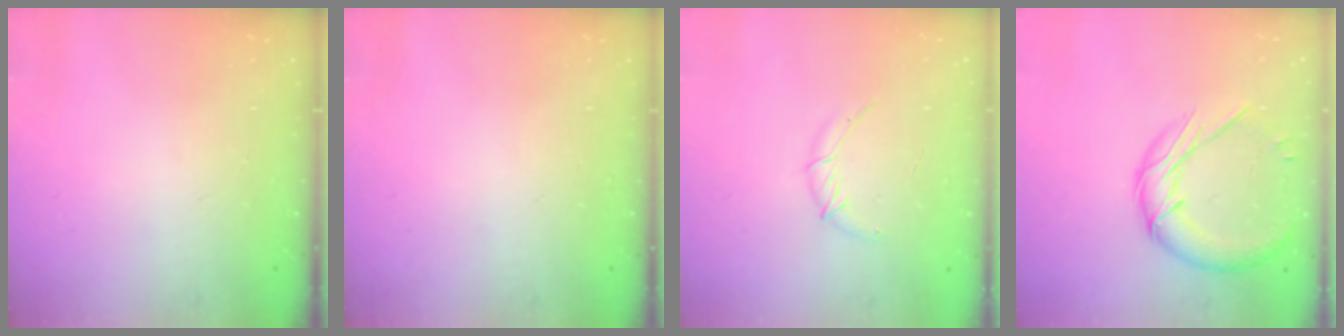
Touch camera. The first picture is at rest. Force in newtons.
{"total": 0.0}
{"total": 6.2, "press": 6.0, "slide": 1.5}
{"total": 14.4, "press": 14.4, "slide": 1.1}